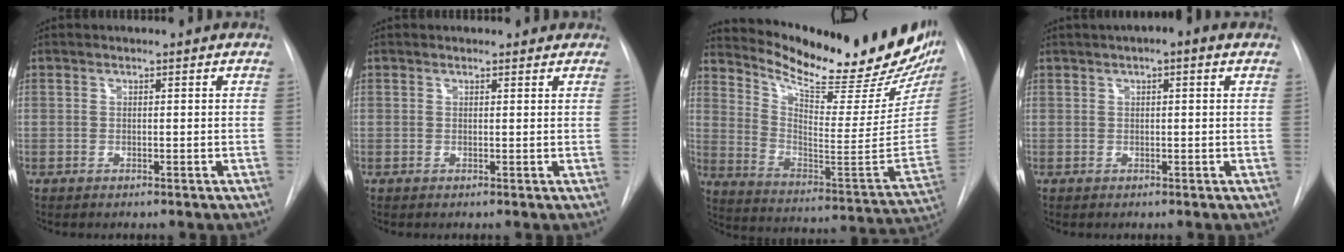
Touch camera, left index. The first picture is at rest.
{"total": 2.0, "force": [1.6, 1.1, 0.3], "torque": [0.002, 0.000, 0.004]}
{"total": 27.2, "force": [23.2, 4.9, 13.2], "torque": [-0.208, -0.092, 0.312]}
{"total": 3.5, "force": [1.6, 0.8, 3.0], "torque": [-0.045, 0.015, 0.015]}